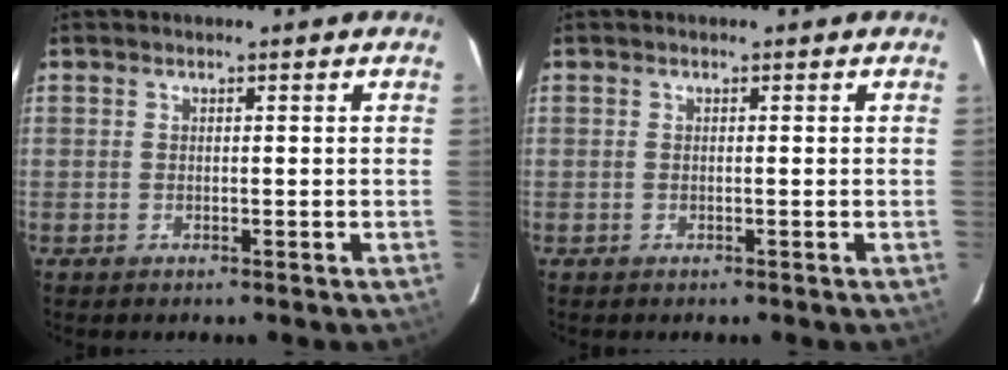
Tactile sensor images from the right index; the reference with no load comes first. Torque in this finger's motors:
{"motor_torque": [-0.05, 0.02, 0.04, 0.01]}